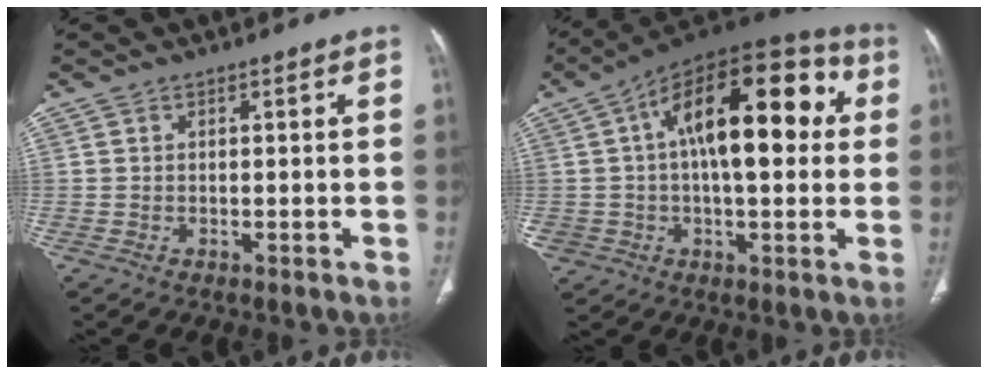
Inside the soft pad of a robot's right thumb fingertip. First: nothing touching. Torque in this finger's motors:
{"motor_torque": [-0.71, 2.35, 2.55, 0.21, 0.79]}